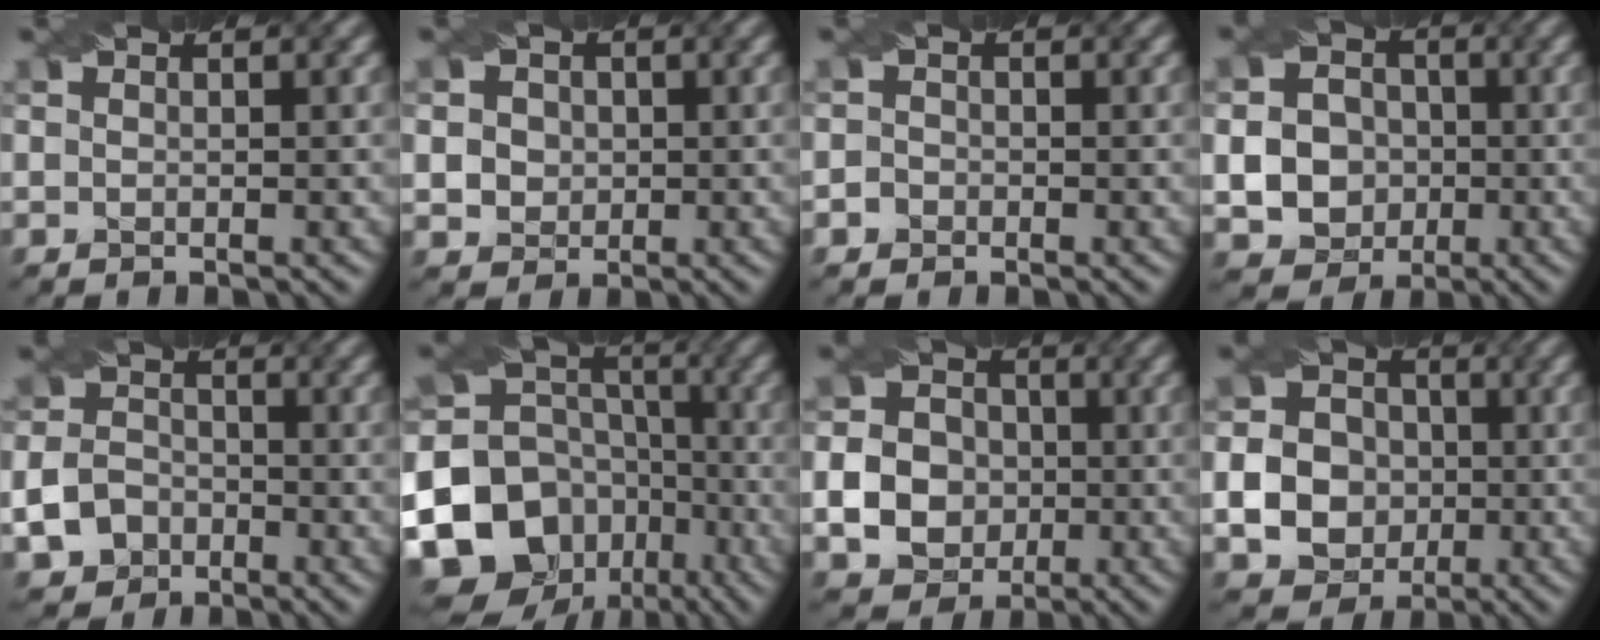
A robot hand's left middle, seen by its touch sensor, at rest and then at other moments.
{"total": 3.9, "force": [0.8, 3.4, 1.7], "torque": [-0.032, 0.018, 0.002]}
{"total": 1.0, "force": [-0.7, 0.8, -0.1], "torque": [0.013, -0.001, -0.015]}
{"total": 7.5, "force": [-1.2, 6.8, 3.0], "torque": [-0.055, 0.001, -0.040]}
{"total": 5.5, "force": [-2.7, 4.4, 1.9], "torque": [-0.020, -0.013, -0.057]}
{"total": 18.2, "force": [-8.1, 14.9, 6.7], "torque": [-0.166, -0.037, -0.140]}
{"total": 6.3, "force": [-1.2, 5.7, 2.5], "torque": [-0.044, -0.003, -0.040]}
{"total": 8.6, "force": [-1.5, 7.9, 2.9], "torque": [-0.061, -0.008, -0.046]}